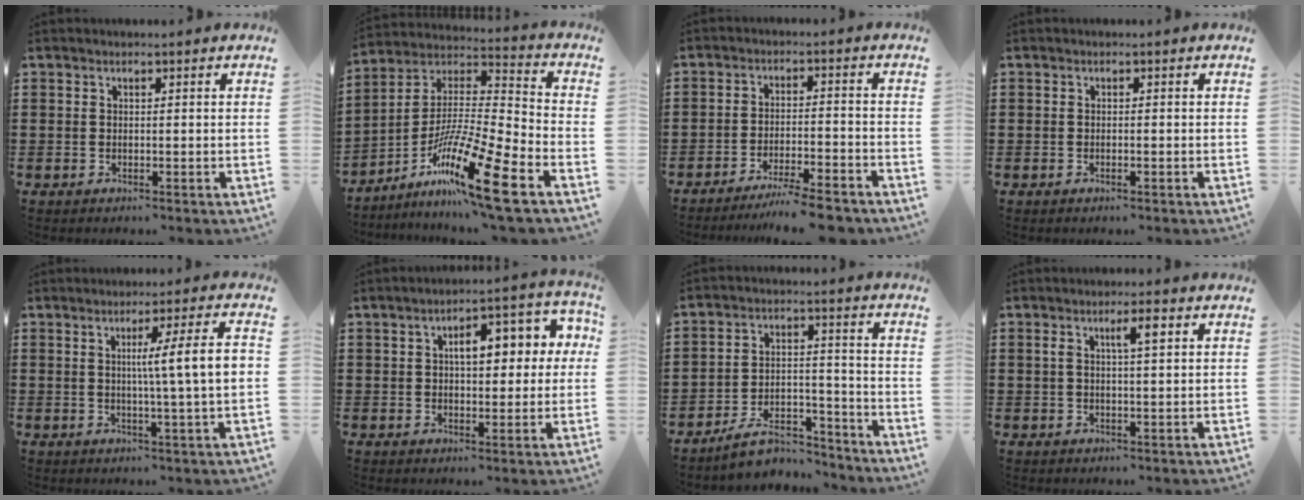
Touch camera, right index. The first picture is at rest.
{"total": 16.3, "force": [-10.3, 1.2, 12.6], "torque": [-0.233, 0.015, -0.186]}
{"total": 5.5, "force": [-4.9, -0.2, 2.4], "torque": [-0.048, -0.012, -0.096]}
{"total": 0.5, "force": [-0.2, 0.1, 0.4], "torque": [-0.008, -0.002, -0.004]}
{"total": 8.2, "force": [0.7, -0.4, 8.1], "torque": [-0.141, -0.007, 0.002]}
{"total": 7.4, "force": [1.6, 3.5, 6.3], "torque": [-0.096, -0.001, 0.016]}
{"total": 8.0, "force": [-7.0, 2.6, 2.9], "torque": [-0.048, 0.022, -0.132]}
{"total": 3.7, "force": [1.2, 0.7, 3.4], "torque": [-0.062, 0.004, 0.015]}